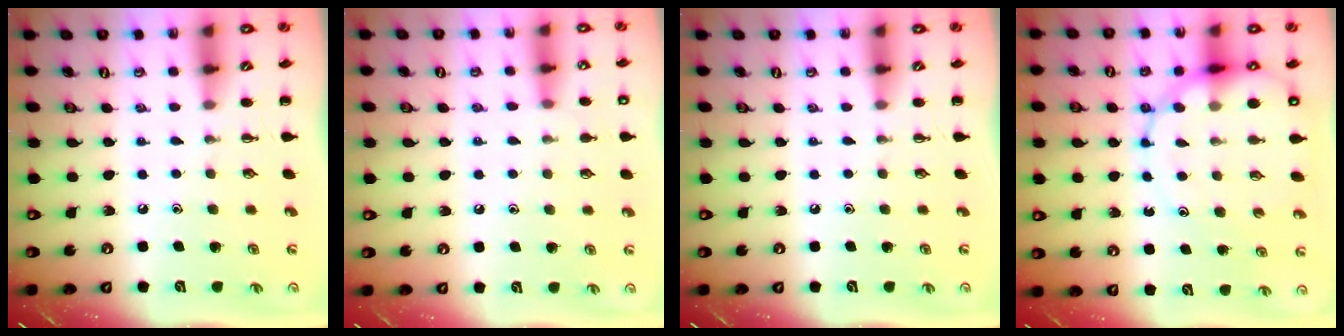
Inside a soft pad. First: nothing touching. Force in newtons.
{"total": 6.8, "press": 6.5, "slide": 2.1}
{"total": 0.0}
{"total": 14.5, "press": 14.0, "slide": 3.8}